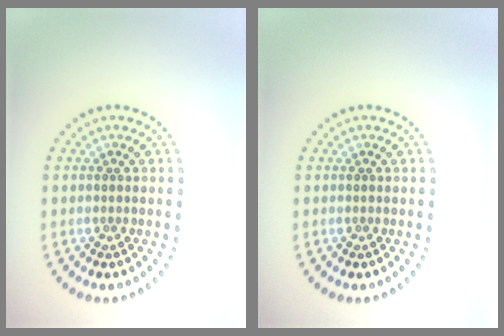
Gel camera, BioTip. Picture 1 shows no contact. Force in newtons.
{"total": 0.0}